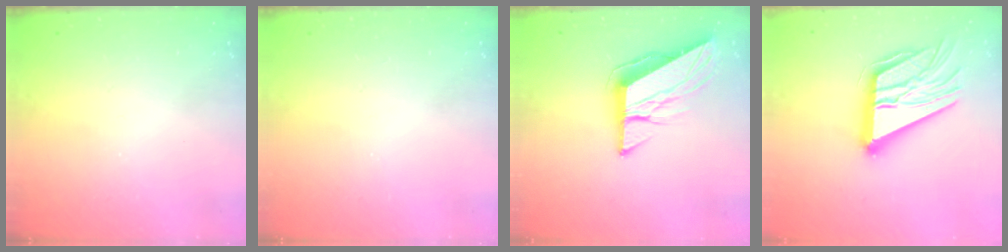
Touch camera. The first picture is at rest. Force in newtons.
{"total": 0.0}
{"total": 9.9, "press": 9.9, "slide": 0.9}
{"total": 21.6, "press": 21.5, "slide": 2.3}